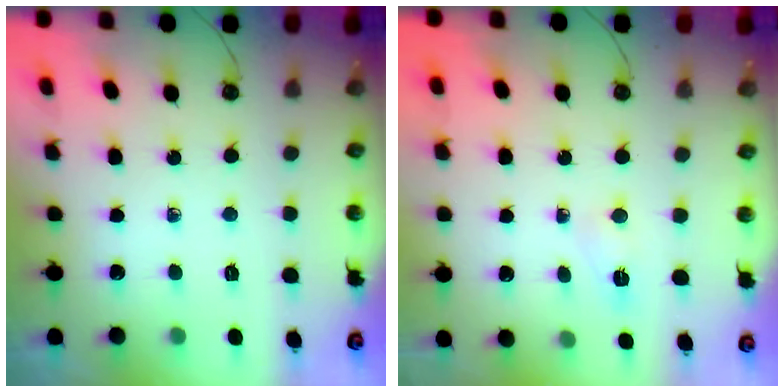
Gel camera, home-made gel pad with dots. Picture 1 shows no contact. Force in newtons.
{"total": 2.7, "press": 2.4, "slide": 1.1}